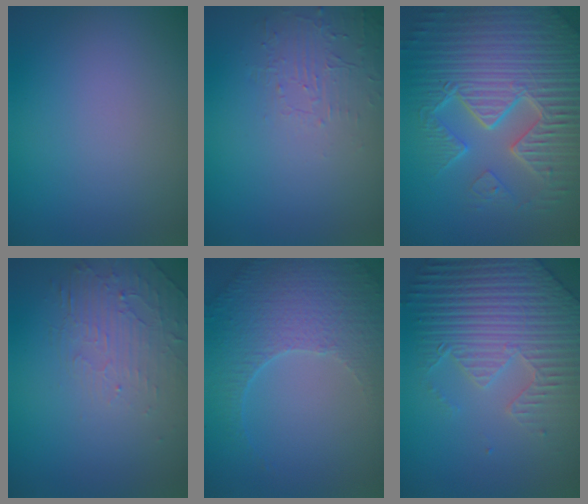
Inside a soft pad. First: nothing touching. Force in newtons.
{"total": 1.6, "press": 0.3, "slide": 1.6}
{"total": 11.1, "press": 7.0, "slide": 8.6}
{"total": 2.1, "press": 1.2, "slide": 1.7}
{"total": 5.3, "press": 3.7, "slide": 3.8}
{"total": 7.1, "press": 5.8, "slide": 4.0}